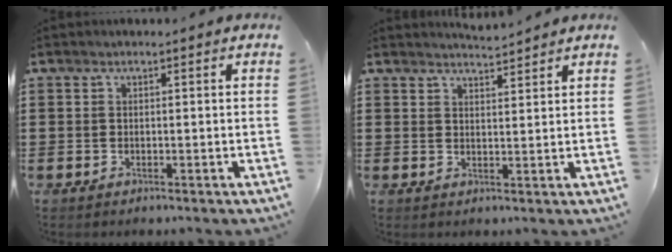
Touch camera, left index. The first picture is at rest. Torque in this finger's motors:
{"motor_torque": [-0.64, 0.68, -0.06, -0.01]}